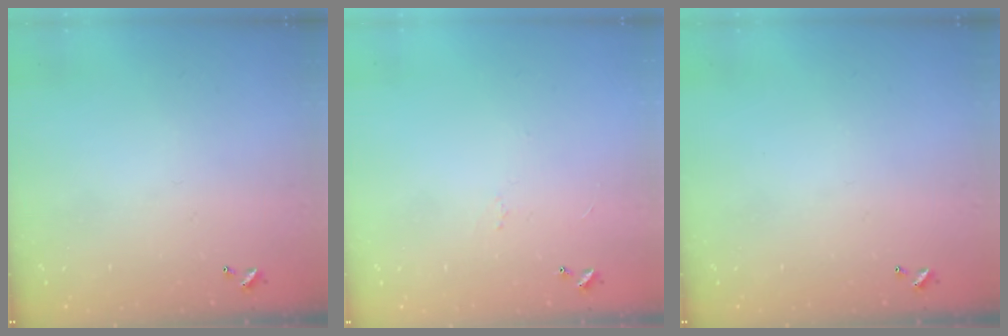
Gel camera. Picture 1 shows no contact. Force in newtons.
{"total": 2.3, "press": 2.2, "slide": 0.6}
{"total": 0.0}